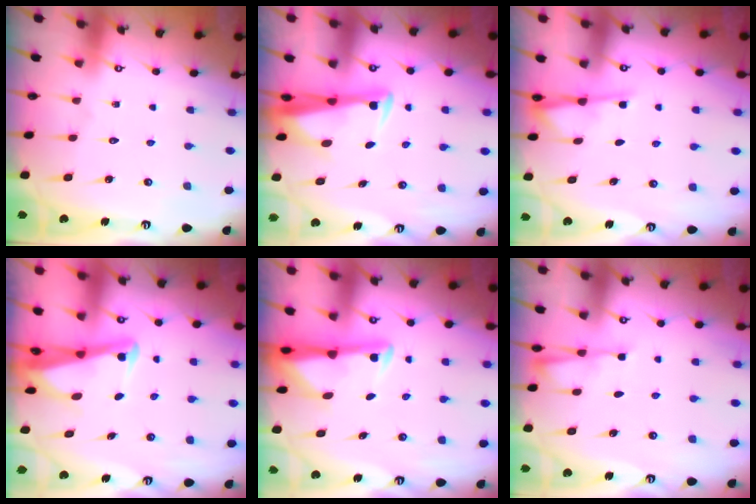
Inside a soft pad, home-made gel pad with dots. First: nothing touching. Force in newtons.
{"total": 4.0, "press": 3.8, "slide": 1.2}
{"total": 2.2, "press": 2.2, "slide": 0.5}
{"total": 3.8, "press": 3.6, "slide": 1.0}
{"total": 2.9, "press": 2.8, "slide": 0.5}
{"total": 3.6, "press": 3.5, "slide": 0.6}